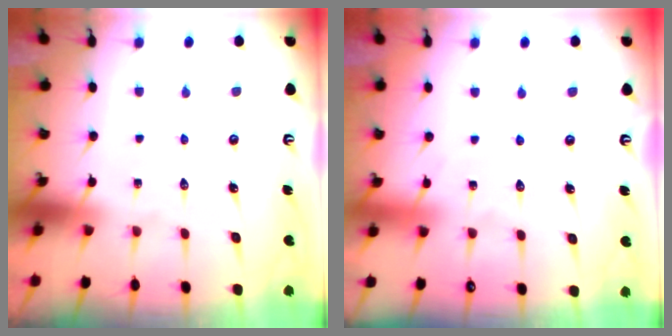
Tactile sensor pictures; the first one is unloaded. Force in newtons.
{"total": 3.0, "press": 2.9, "slide": 0.4}